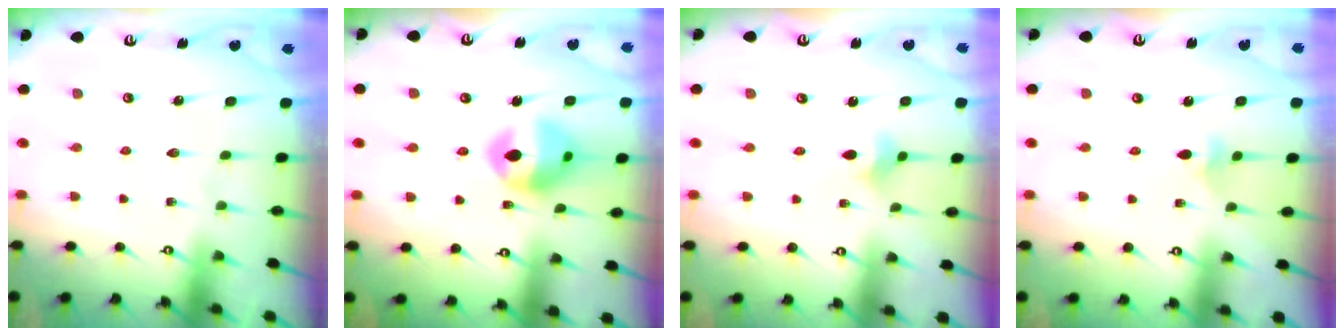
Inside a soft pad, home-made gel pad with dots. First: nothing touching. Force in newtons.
{"total": 14.1, "press": 14.0, "slide": 1.6}
{"total": 3.0, "press": 2.9, "slide": 0.5}
{"total": 2.7, "press": 2.6, "slide": 0.6}